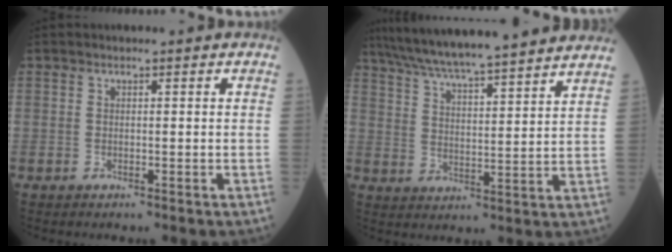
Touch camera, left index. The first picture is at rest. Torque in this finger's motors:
{"motor_torque": [0.43, -0.99, 0.92, 0.21]}